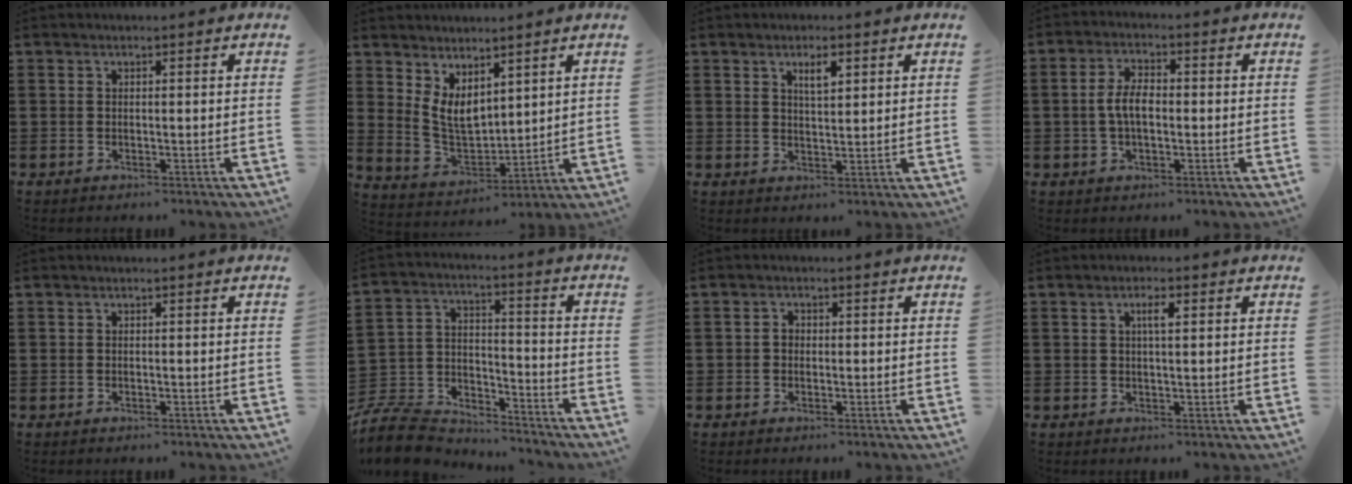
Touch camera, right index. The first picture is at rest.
{"total": 5.3, "force": [3.4, 2.7, 3.1], "torque": [-0.081, -0.016, 0.063]}
{"total": 2.7, "force": [1.4, 0.8, 2.2], "torque": [-0.039, 0.001, 0.021]}
{"total": 5.1, "force": [-0.3, 2.5, 4.5], "torque": [-0.104, -0.001, -0.013]}
{"total": 0.0}
{"total": 9.8, "force": [-9.2, 2.7, 2.3], "torque": [-0.067, 0.013, -0.187]}
{"total": 1.2, "force": [-0.2, 0.9, 0.7], "torque": [-0.016, 0.003, -0.004]}
{"total": 2.5, "force": [0.7, 0.6, 2.3], "torque": [-0.047, 0.007, 0.009]}